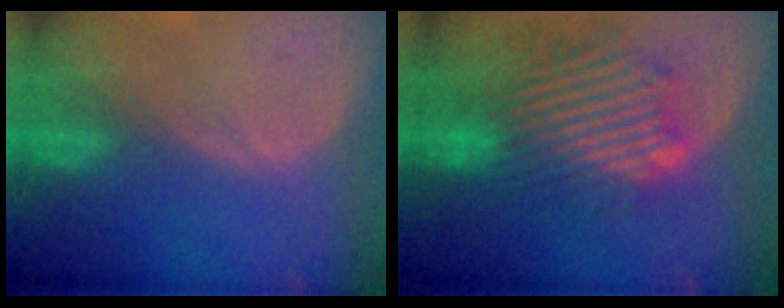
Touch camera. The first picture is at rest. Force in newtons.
{"total": 10.7, "press": 10.1, "slide": 3.7}